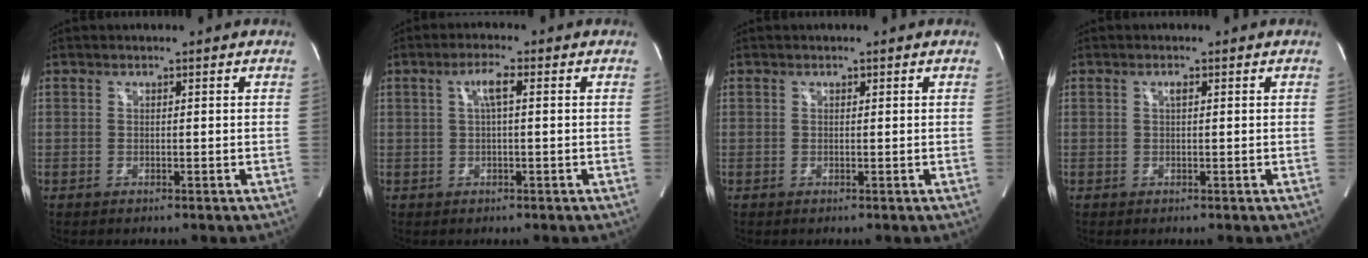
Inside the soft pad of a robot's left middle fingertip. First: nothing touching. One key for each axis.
{"total": 3.1, "fx": 0.8, "fy": 0.3, "fz": 3.0, "tx": -0.061, "ty": 0.006, "tz": 0.015}
{"total": 0.0}
{"total": 0.8, "fx": 0.3, "fy": 0.0, "fz": 0.7, "tx": -0.020, "ty": 0.000, "tz": 0.006}